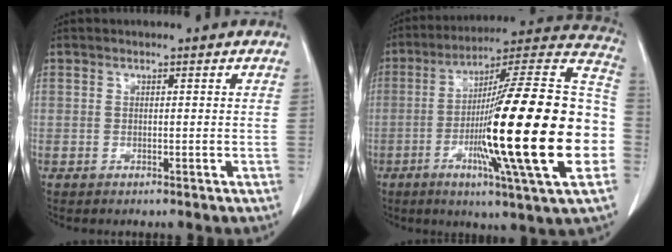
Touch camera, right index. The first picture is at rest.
{"total": 29.8, "force": [-5.6, 0.9, 29.3], "torque": [-0.404, -0.011, -0.110]}